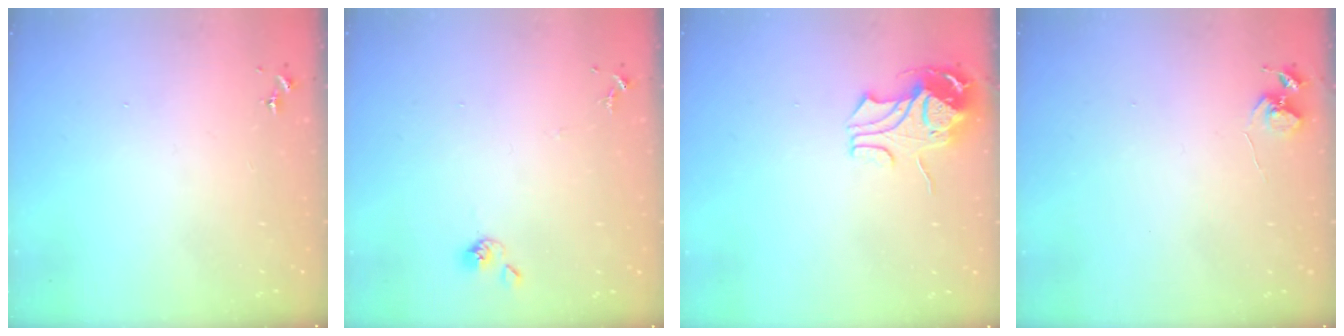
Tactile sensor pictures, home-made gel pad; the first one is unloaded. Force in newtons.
{"total": 6.4, "press": 6.3, "slide": 0.8}
{"total": 10.1, "press": 10.1, "slide": 0.8}
{"total": 5.6, "press": 5.6, "slide": 0.4}